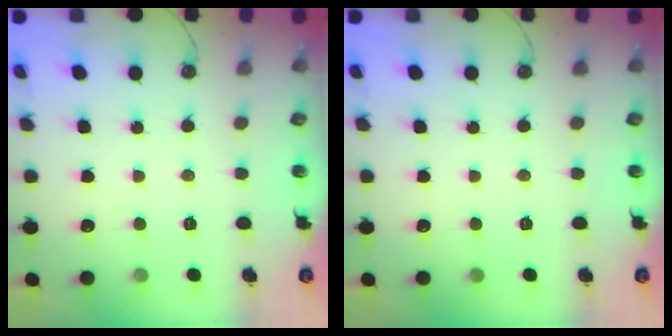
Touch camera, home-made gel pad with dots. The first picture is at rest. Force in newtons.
{"total": 0.0}